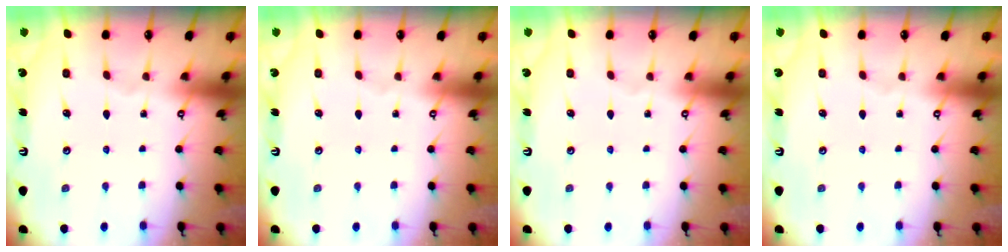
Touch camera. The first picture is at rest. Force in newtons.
{"total": 0.0}
{"total": 0.0}
{"total": 0.0}